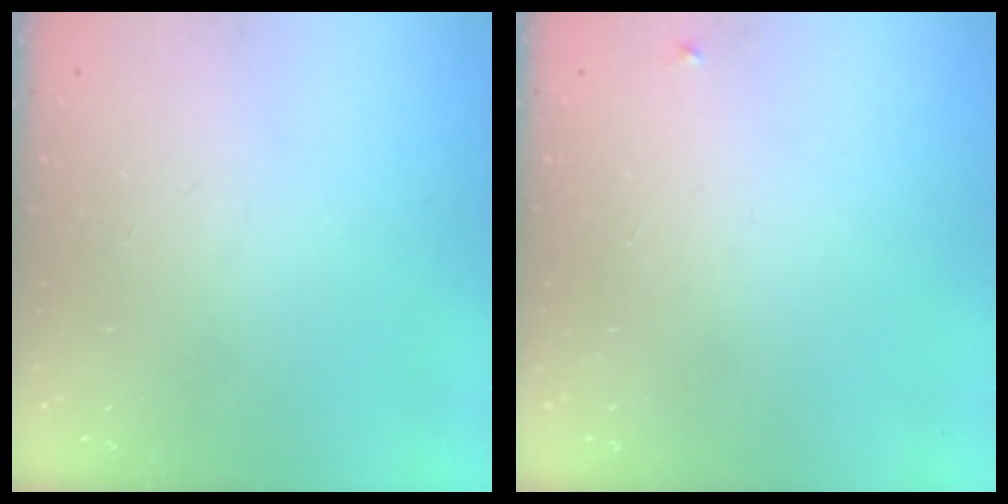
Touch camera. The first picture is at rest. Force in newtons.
{"total": 2.7, "press": 2.7, "slide": 0.2}